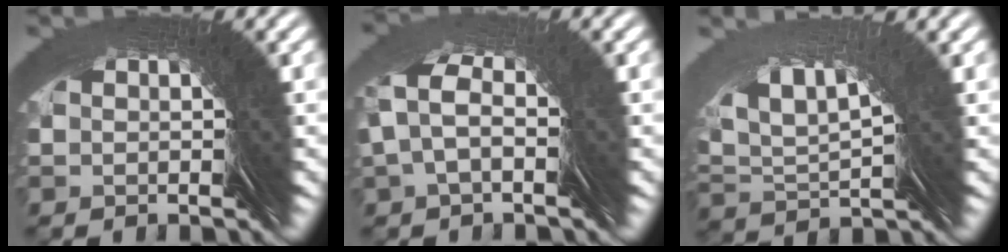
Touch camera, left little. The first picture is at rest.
{"total": 1.9, "force": [1.8, -0.4, -0.2], "torque": [-0.015, 0.031, 0.022]}
{"total": 5.1, "force": [4.4, -2.3, 1.2], "torque": [-0.017, 0.041, 0.062]}